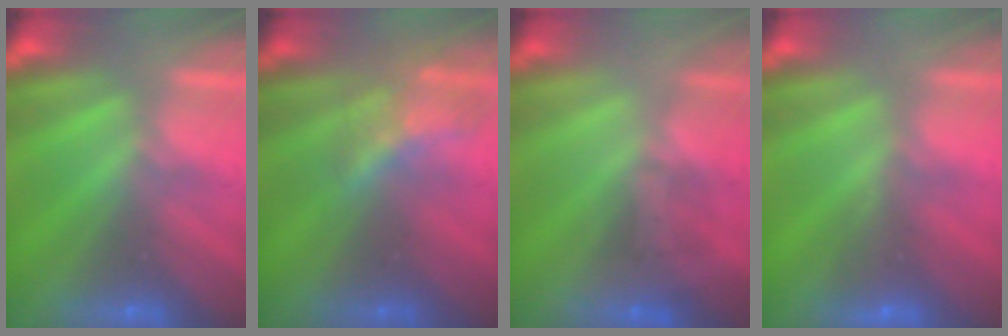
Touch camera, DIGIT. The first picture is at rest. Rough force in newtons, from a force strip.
{"total": 2.1}
{"total": 1.6}
{"total": 2.9}